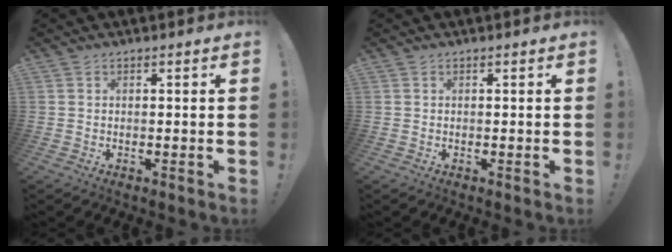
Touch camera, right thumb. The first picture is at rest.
{"total": 0.0}